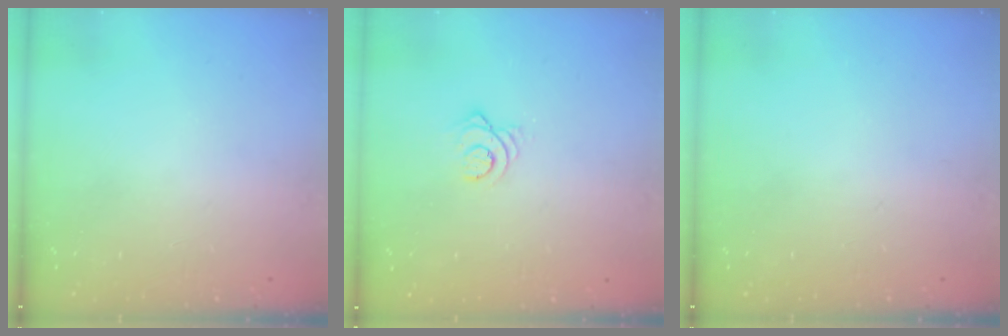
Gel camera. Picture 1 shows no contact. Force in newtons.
{"total": 2.9, "press": 2.9, "slide": 0.1}
{"total": 0.0}